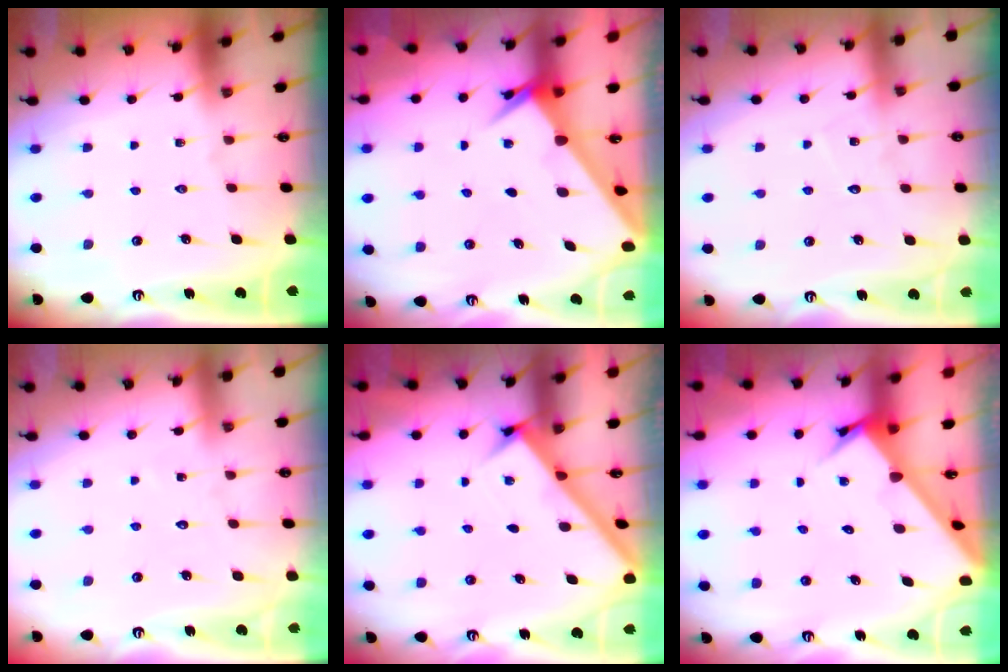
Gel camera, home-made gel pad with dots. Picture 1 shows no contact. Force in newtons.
{"total": 2.6, "press": 2.6, "slide": 0.2}
{"total": 4.1, "press": 4.1, "slide": 0.4}
{"total": 4.9, "press": 4.9, "slide": 0.3}
{"total": 2.7, "press": 2.7, "slide": 0.3}
{"total": 2.9, "press": 2.9, "slide": 0.2}